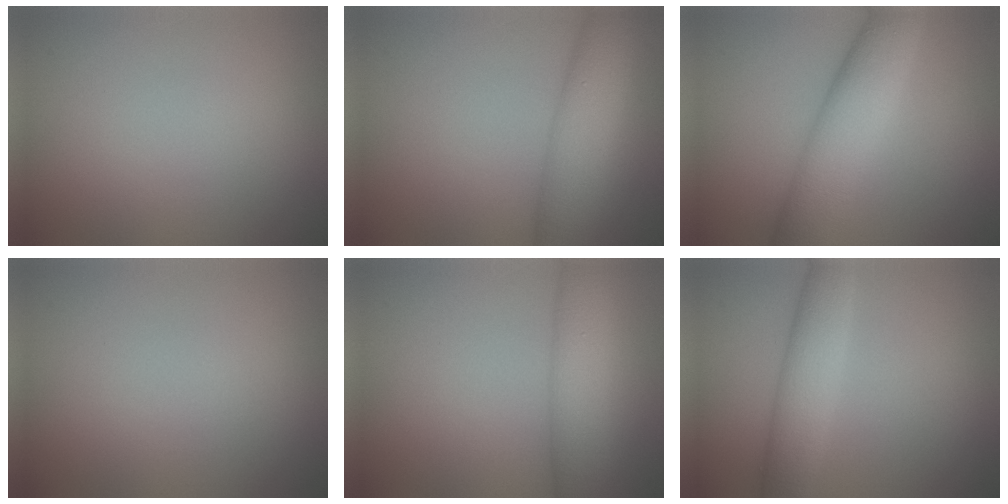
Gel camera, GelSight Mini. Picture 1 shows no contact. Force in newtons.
{"total": 7.3, "press": 7.3, "slide": 0.2}
{"total": 8.1, "press": 8.1, "slide": 0.1}
{"total": 0.0}
{"total": 5.6, "press": 5.5, "slide": 0.5}
{"total": 4.8, "press": 4.8, "slide": 0.2}